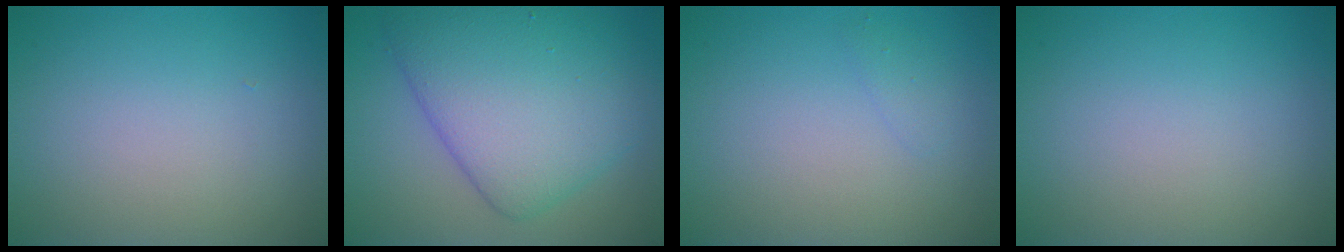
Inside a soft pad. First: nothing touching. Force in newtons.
{"total": 8.9, "press": 8.9, "slide": 0.2}
{"total": 0.8, "press": 0.8, "slide": 0.0}
{"total": 0.0}